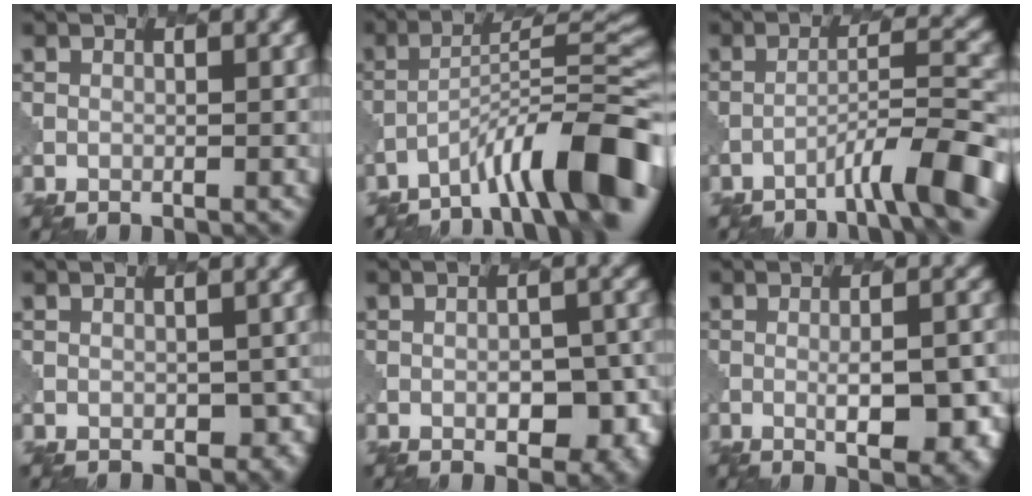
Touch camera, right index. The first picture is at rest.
{"total": 11.2, "force": [-7.1, 2.0, 8.4], "torque": [-0.120, 0.024, -0.111]}
{"total": 6.3, "force": [-4.2, 0.6, 4.7], "torque": [-0.067, 0.014, -0.072]}
{"total": 2.5, "force": [-1.0, 1.9, 1.4], "torque": [-0.012, -0.008, -0.002]}
{"total": 6.4, "force": [-2.4, 3.3, 5.0], "torque": [-0.053, 0.010, -0.016]}
{"total": 7.0, "force": [-1.5, 2.5, 6.3], "torque": [-0.087, -0.006, -0.009]}